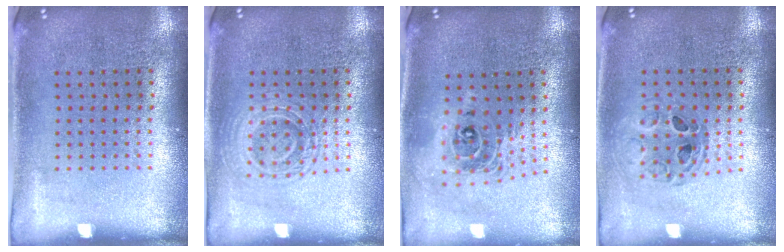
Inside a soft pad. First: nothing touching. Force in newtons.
{"total": 1.4, "press": 1.4, "slide": 0.3}
{"total": 1.9, "press": 1.5, "slide": 1.3}
{"total": 0.6, "press": 0.6, "slide": 0.1}